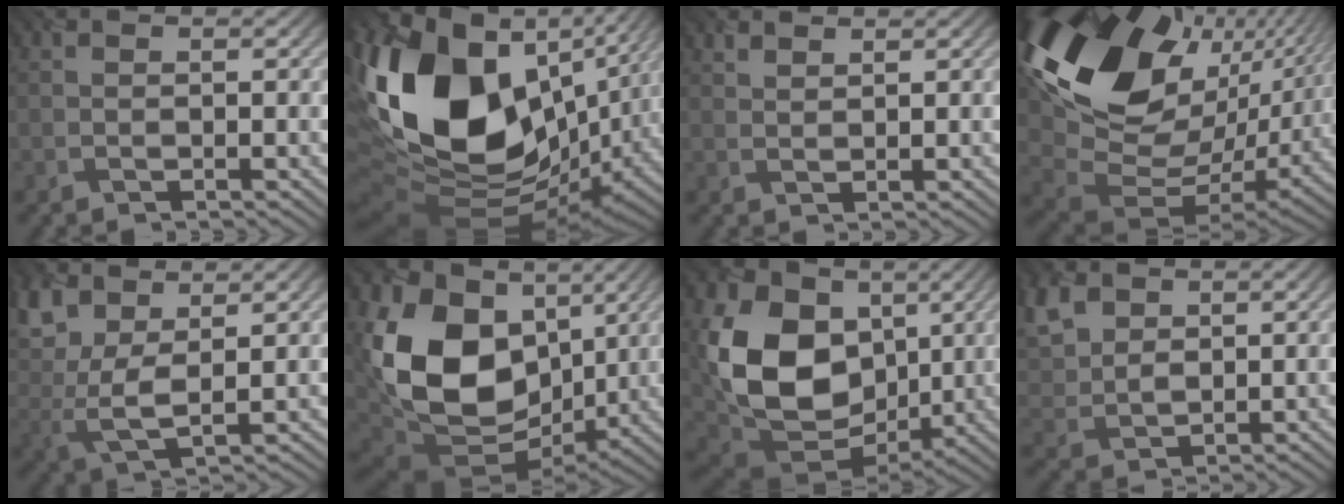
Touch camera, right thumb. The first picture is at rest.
{"total": 21.0, "force": [2.6, 13.8, 15.6], "torque": [-0.363, -0.027, 0.073]}
{"total": 1.6, "force": [1.5, 0.3, 0.4], "torque": [-0.015, 0.004, 0.033]}
{"total": 20.2, "force": [8.4, 12.7, 13.3], "torque": [-0.291, 0.010, 0.163]}
{"total": 9.1, "force": [4.7, 4.1, 6.6], "torque": [-0.192, 0.011, 0.091]}
{"total": 18.9, "force": [3.6, 13.4, 12.8], "torque": [-0.303, -0.007, 0.073]}
{"total": 17.1, "force": [2.4, 12.4, 11.6], "torque": [-0.262, -0.012, 0.045]}
{"total": 7.7, "force": [4.0, 4.8, 4.5], "torque": [-0.141, 0.018, 0.079]}